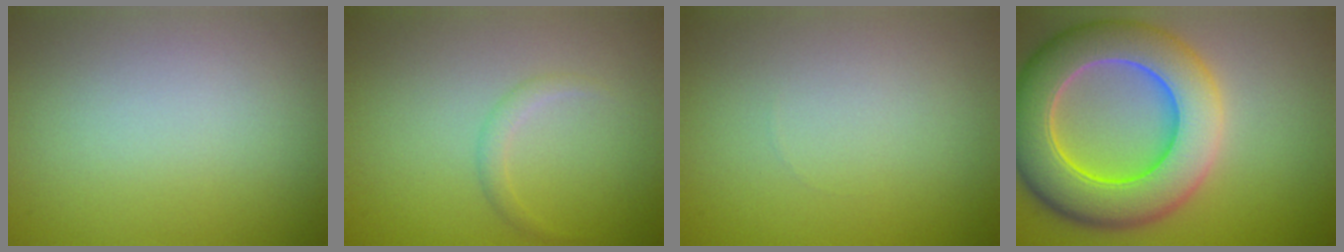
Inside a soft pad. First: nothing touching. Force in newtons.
{"total": 1.0, "press": 1.0, "slide": 0.1}
{"total": 0.0}
{"total": 10.8, "press": 10.8, "slide": 0.8}